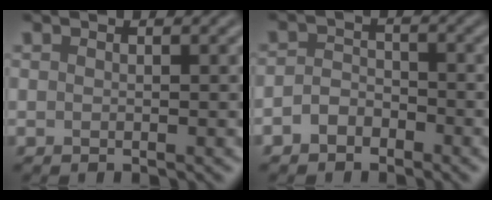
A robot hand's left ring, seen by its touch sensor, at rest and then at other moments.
{"total": 2.1, "force": [-1.3, 1.4, 0.8], "torque": [-0.013, 0.006, -0.031]}